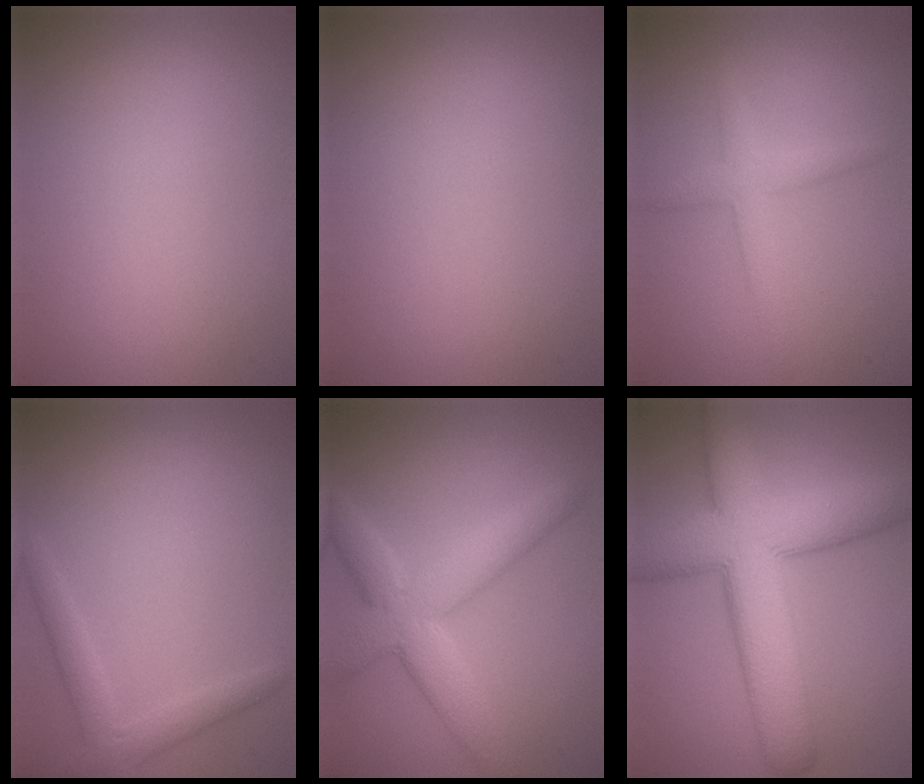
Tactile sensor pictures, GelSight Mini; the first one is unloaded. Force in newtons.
{"total": 0.0}
{"total": 2.5, "press": 2.5, "slide": 0.0}
{"total": 2.5, "press": 2.5, "slide": 0.2}
{"total": 6.0, "press": 6.0, "slide": 0.5}
{"total": 11.3, "press": 11.2, "slide": 0.5}